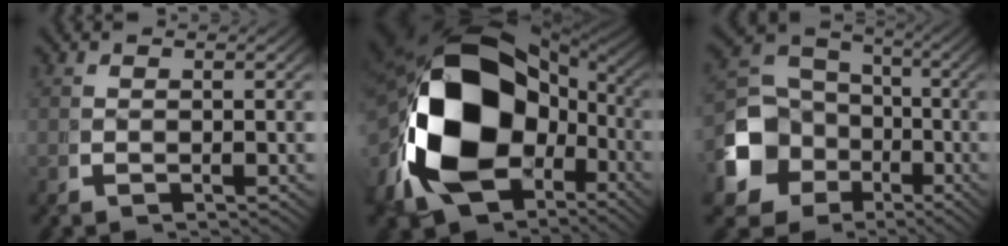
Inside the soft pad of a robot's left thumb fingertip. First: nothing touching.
{"total": 23.1, "force": [-1.9, 15.8, 16.7], "torque": [-0.349, -0.064, -0.004]}
{"total": 10.0, "force": [-2.6, 8.5, 4.7], "torque": [-0.092, -0.034, -0.032]}